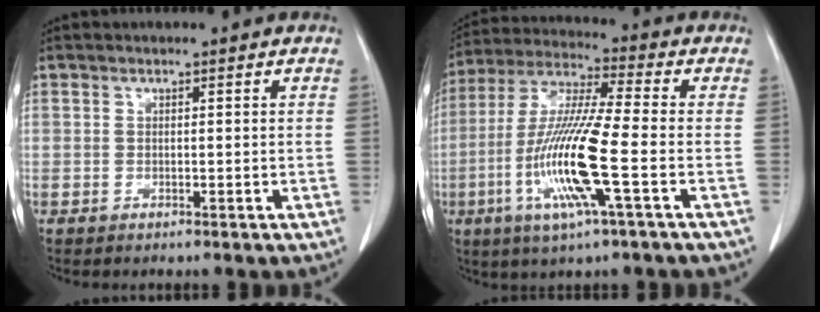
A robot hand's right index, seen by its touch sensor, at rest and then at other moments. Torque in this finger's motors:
{"motor_torque": [2.09, -0.05, 0.76, 0.21]}